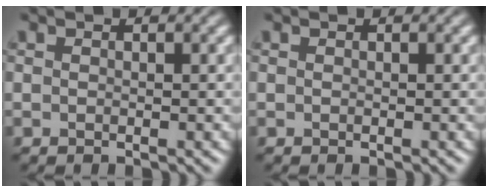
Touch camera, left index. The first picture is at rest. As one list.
[{"total": 0.0}]